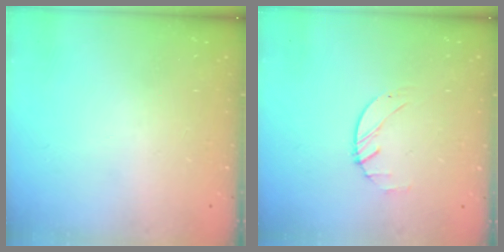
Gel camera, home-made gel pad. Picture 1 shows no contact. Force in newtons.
{"total": 1.2, "press": 1.2, "slide": 0.2}